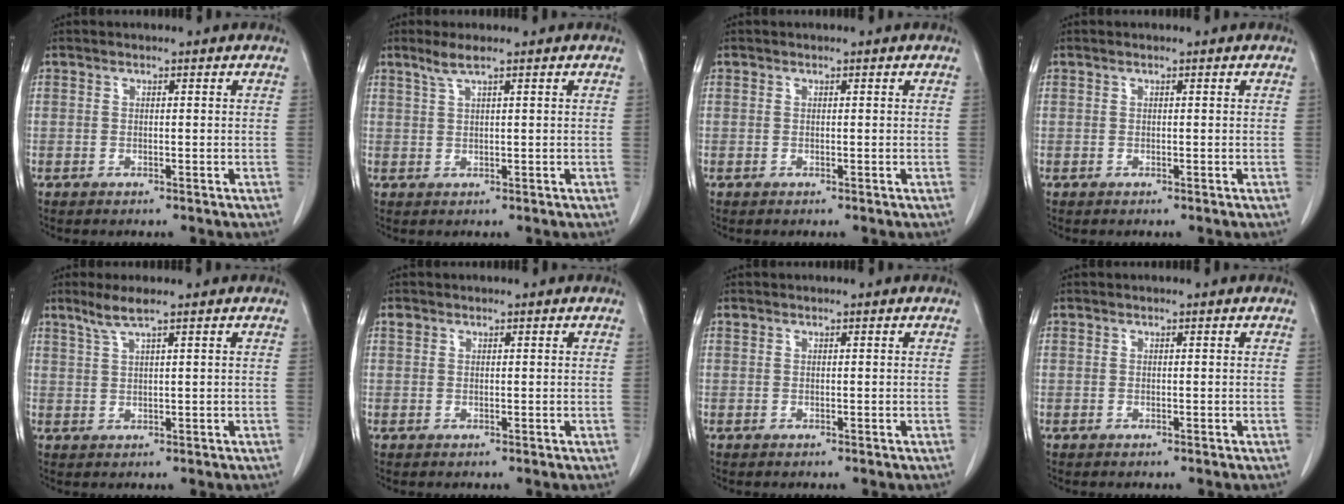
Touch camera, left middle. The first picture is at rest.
{"total": 2.4, "force": [1.6, -0.1, 1.8], "torque": [-0.045, 0.005, 0.037]}
{"total": 0.0}
{"total": 0.0}
{"total": 3.3, "force": [2.3, -0.2, 2.3], "torque": [-0.058, 0.003, 0.051]}
{"total": 0.7, "force": [0.5, 0.5, 0.2], "torque": [-0.002, 0.007, 0.008]}
{"total": 0.0}
{"total": 0.0}